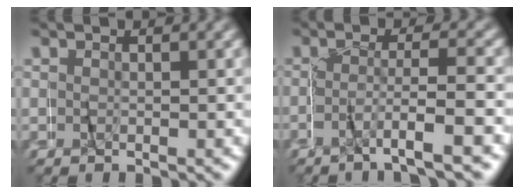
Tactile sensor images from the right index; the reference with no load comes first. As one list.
[{"total": 4.6, "force": [-3.2, 0.9, 3.2], "torque": [-0.071, -0.004, -0.052]}]